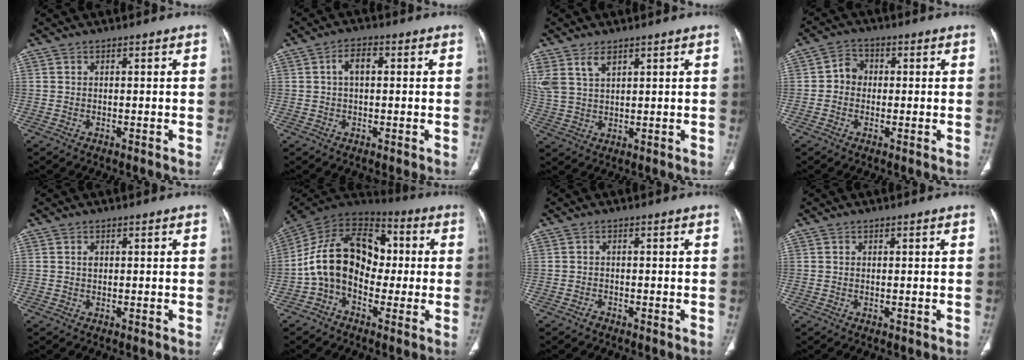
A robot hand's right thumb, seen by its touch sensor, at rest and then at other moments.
{"total": 3.6, "force": [0.5, 2.0, 2.9], "torque": [-0.052, 0.013, 0.005]}
{"total": 5.4, "force": [3.3, 2.8, 3.3], "torque": [-0.066, -0.009, 0.076]}
{"total": 4.1, "force": [-0.2, 3.6, 1.8], "torque": [-0.011, 0.014, -0.014]}
{"total": 0.7, "force": [0.1, 0.5, 0.4], "torque": [-0.005, 0.001, 0.002]}
{"total": 16.7, "force": [-1.5, 11.9, 11.6], "torque": [-0.177, 0.050, -0.039]}
{"total": 1.0, "force": [-0.9, 0.5, 0.2], "torque": [-0.005, 0.002, -0.019]}
{"total": 0.0}